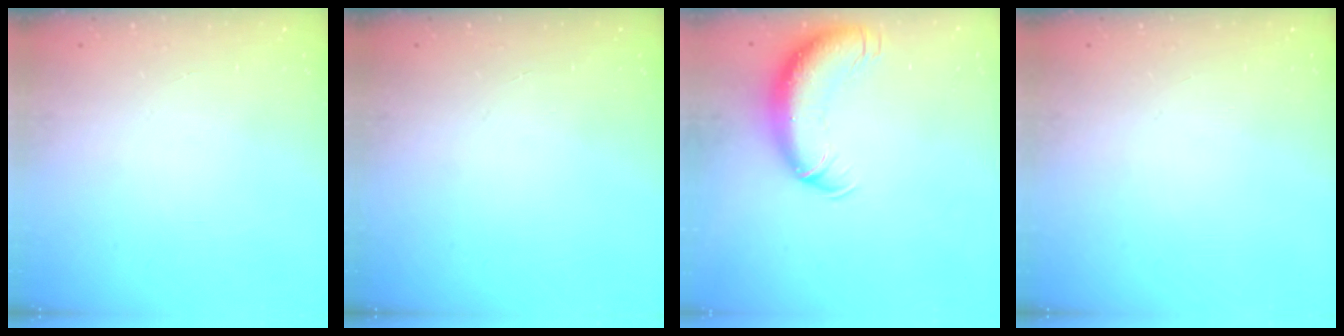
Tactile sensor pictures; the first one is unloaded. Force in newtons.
{"total": 0.0}
{"total": 13.5, "press": 13.1, "slide": 3.5}
{"total": 0.0}